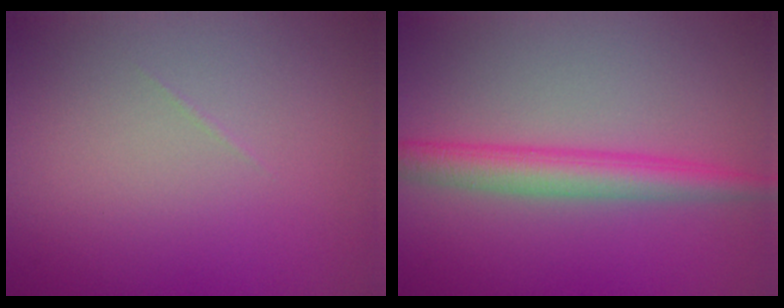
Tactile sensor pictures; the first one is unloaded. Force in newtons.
{"total": 3.9, "press": 3.9, "slide": 0.1}